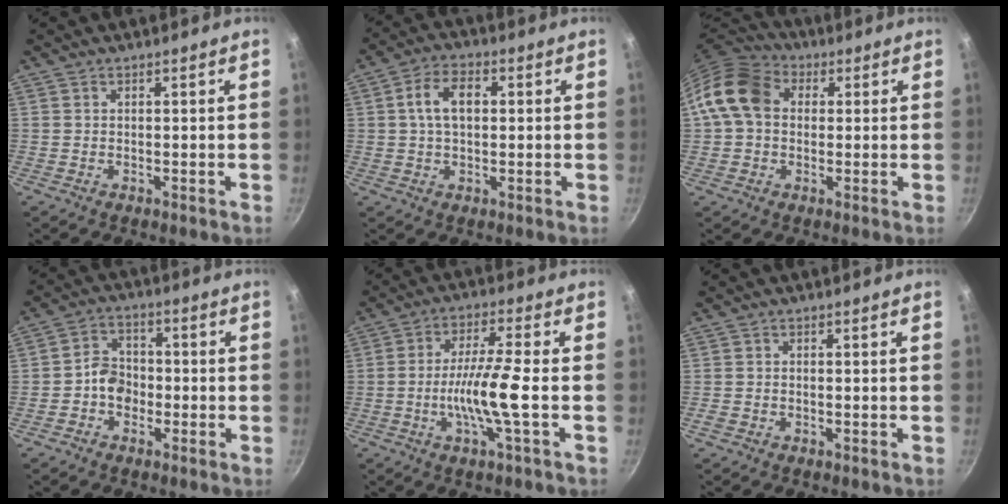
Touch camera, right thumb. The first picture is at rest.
{"total": 7.2, "force": [1.0, 4.4, 5.6], "torque": [-0.089, 0.016, 0.012]}
{"total": 11.4, "force": [1.5, 8.8, 7.1], "torque": [-0.109, 0.025, 0.009]}
{"total": 5.6, "force": [-1.6, 4.6, 2.8], "torque": [-0.016, 0.024, -0.037]}
{"total": 9.4, "force": [-2.1, 0.4, 9.1], "torque": [-0.176, 0.018, -0.044]}
{"total": 1.2, "force": [-0.5, 0.8, 0.7], "torque": [-0.015, 0.002, -0.011]}